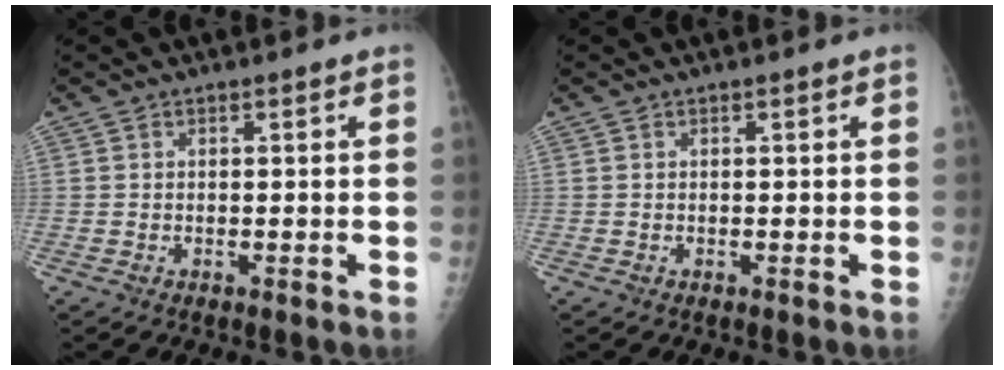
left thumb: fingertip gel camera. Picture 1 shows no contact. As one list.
[{"total": 0.0}]